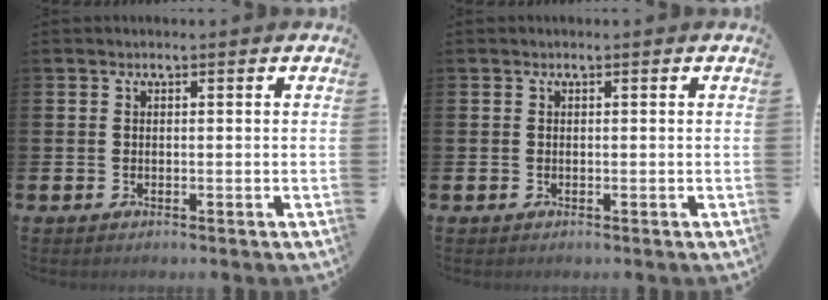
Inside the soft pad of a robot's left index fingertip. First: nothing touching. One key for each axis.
{"total": 0.0}